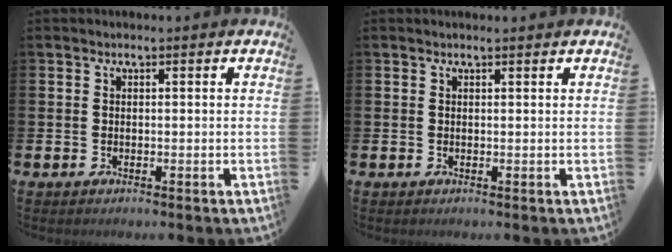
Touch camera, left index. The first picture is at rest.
{"total": 0.5, "force": [0.5, 0.0, 0.1], "torque": [0.012, -0.005, 0.007]}